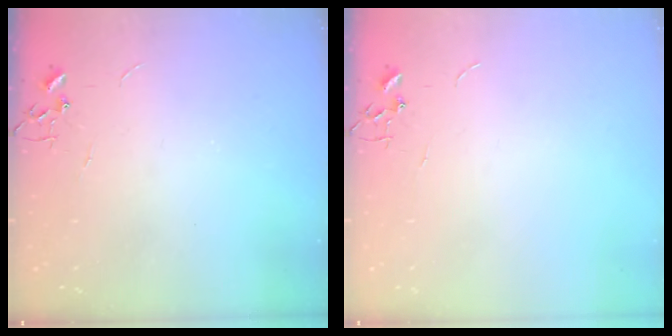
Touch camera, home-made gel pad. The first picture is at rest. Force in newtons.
{"total": 0.0}